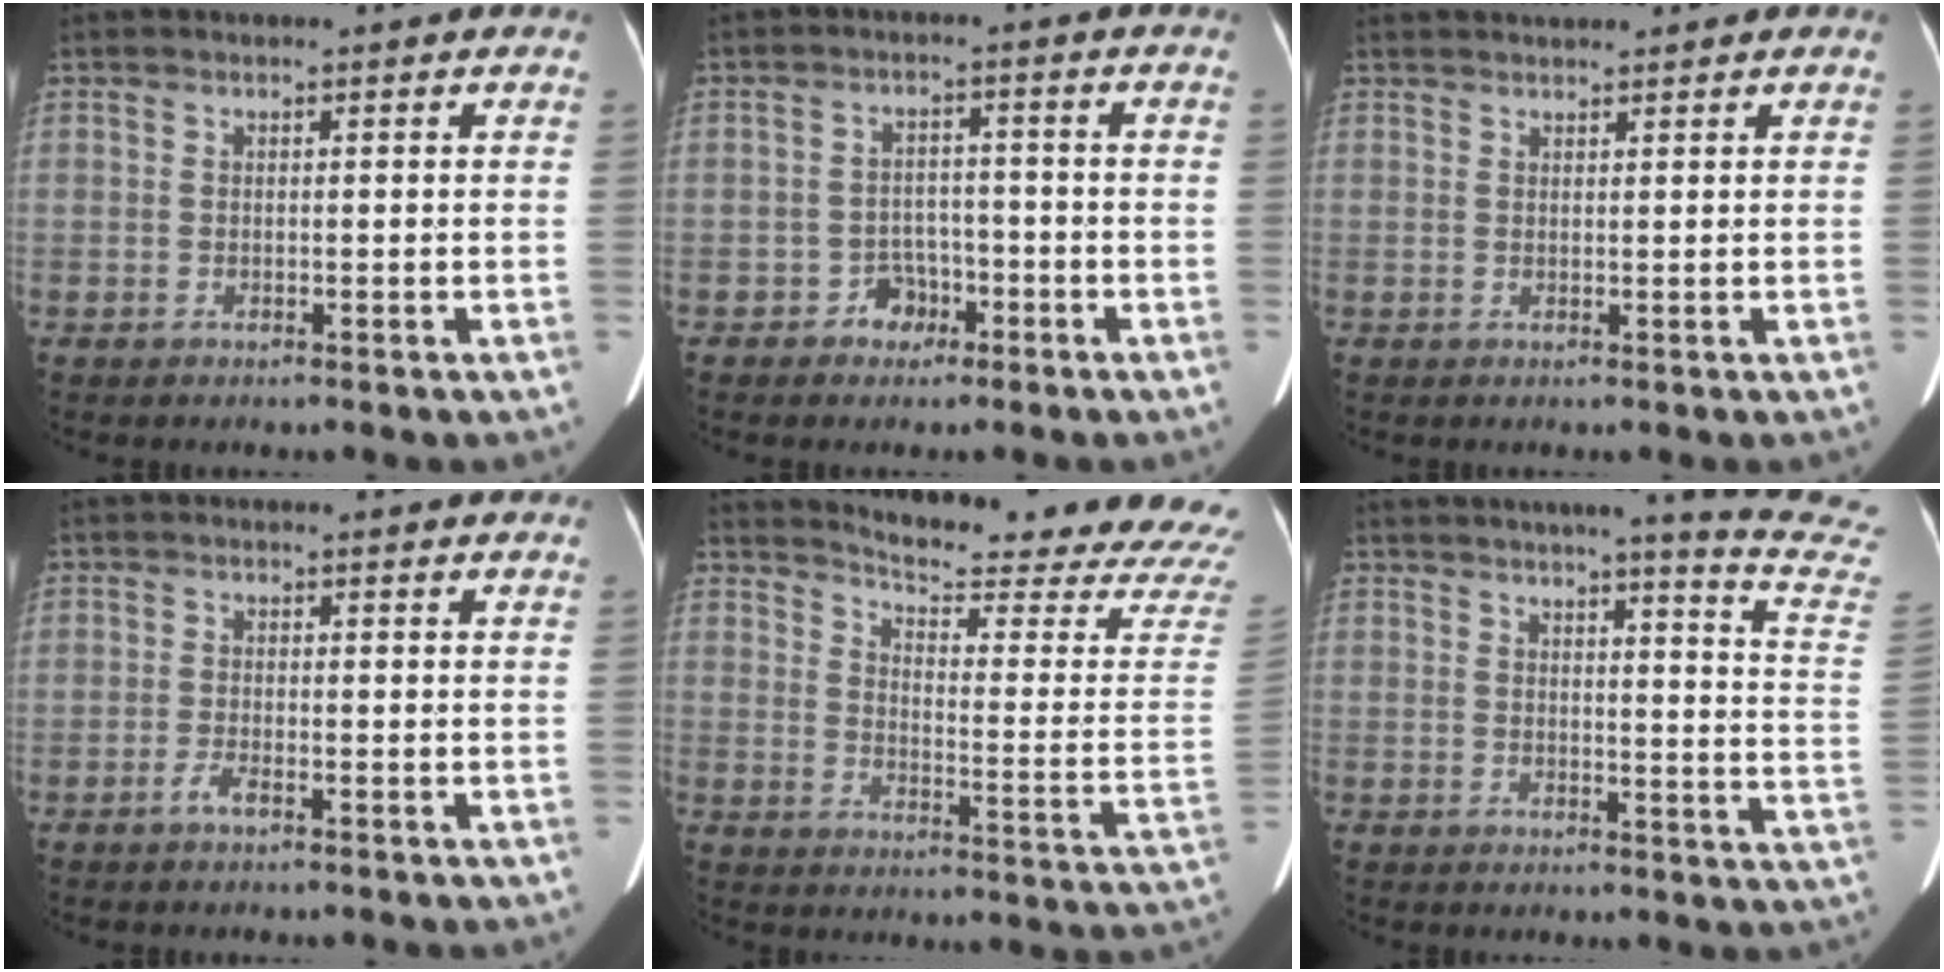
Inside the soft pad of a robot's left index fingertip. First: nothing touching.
{"total": 3.4, "force": [-2.0, 2.6, 1.0], "torque": [-0.012, 0.011, -0.031]}
{"total": 3.0, "force": [2.8, 0.4, 1.0], "torque": [-0.011, 0.029, 0.044]}
{"total": 1.4, "force": [-1.0, 0.1, 1.0], "torque": [-0.023, -0.001, -0.020]}
{"total": 22.2, "force": [21.2, -0.2, 6.4], "torque": [-0.098, -0.130, 0.250]}
{"total": 15.9, "force": [14.1, -1.2, 7.1], "torque": [-0.083, -0.093, 0.143]}